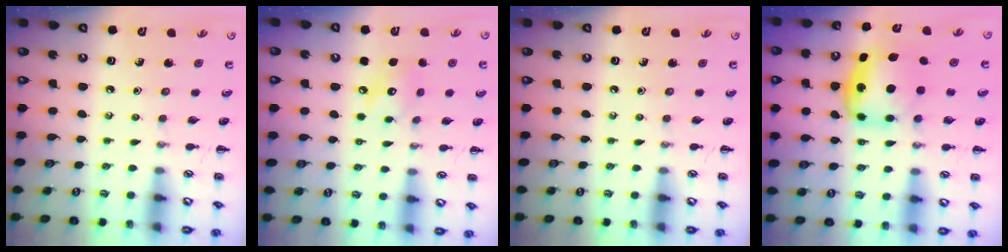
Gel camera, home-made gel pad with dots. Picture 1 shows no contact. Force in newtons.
{"total": 7.3, "press": 7.3, "slide": 0.9}
{"total": 0.0}
{"total": 6.0, "press": 5.9, "slide": 1.5}